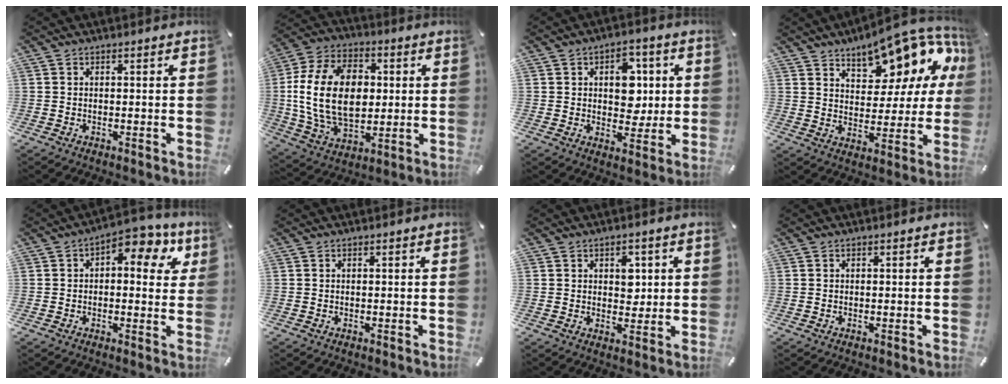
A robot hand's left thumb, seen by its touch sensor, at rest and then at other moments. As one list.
[{"total": 19.8, "force": [1.1, 13.9, 14.1], "torque": [-0.299, 0.010, 0.017]}, {"total": 8.9, "force": [1.8, 6.6, 5.6], "torque": [-0.058, -0.005, 0.023]}, {"total": 15.6, "force": [11.5, 7.3, 7.6], "torque": [-0.106, -0.087, 0.196]}, {"total": 8.8, "force": [3.2, 4.7, 6.7], "torque": [-0.079, -0.021, 0.046]}, {"total": 0.0}, {"total": 4.6, "force": [1.3, 3.4, 2.8], "torque": [-0.014, -0.012, 0.011]}, {"total": 0.0}]